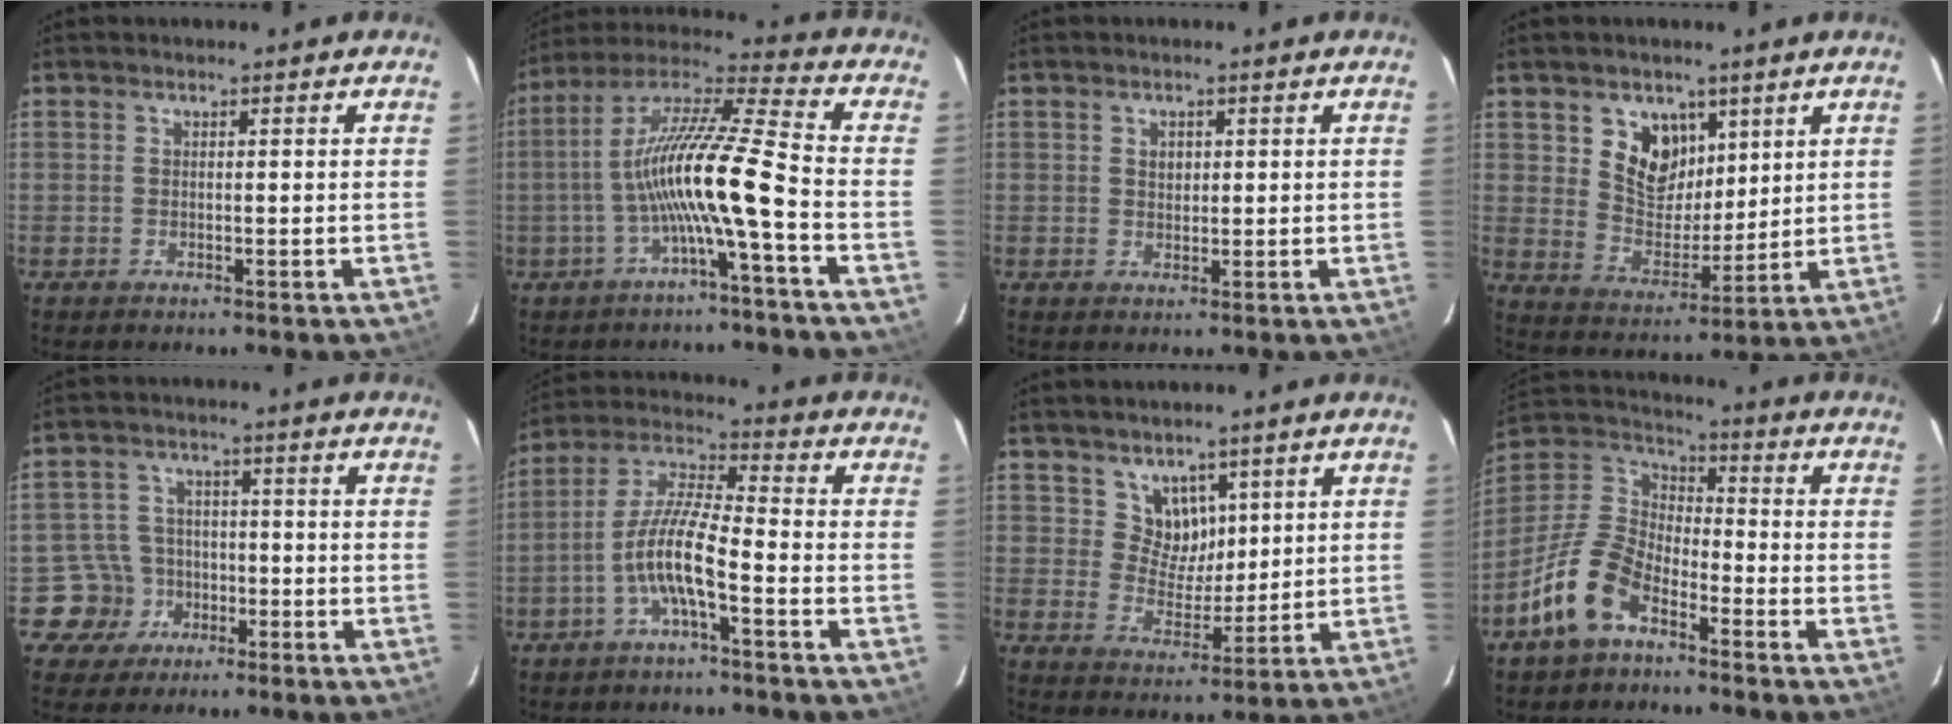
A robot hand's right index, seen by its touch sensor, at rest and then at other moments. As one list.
[{"total": 13.5, "force": [-4.1, -0.1, 12.8], "torque": [-0.243, 0.011, -0.078]}, {"total": 1.8, "force": [0.5, 1.4, 0.9], "torque": [-0.012, 0.005, 0.009]}, {"total": 9.4, "force": [4.7, 7.1, 3.9], "torque": [-0.070, -0.004, 0.097]}, {"total": 6.5, "force": [-2.9, 5.8, -0.2], "torque": [-0.011, 0.028, -0.048]}, {"total": 9.0, "force": [-4.0, 1.4, 8.0], "torque": [-0.175, 0.009, -0.080]}, {"total": 6.0, "force": [3.6, 4.5, 1.4], "torque": [-0.015, 0.003, 0.073]}, {"total": 12.7, "force": [-7.7, 6.4, 7.8], "torque": [-0.168, 0.017, -0.153]}]